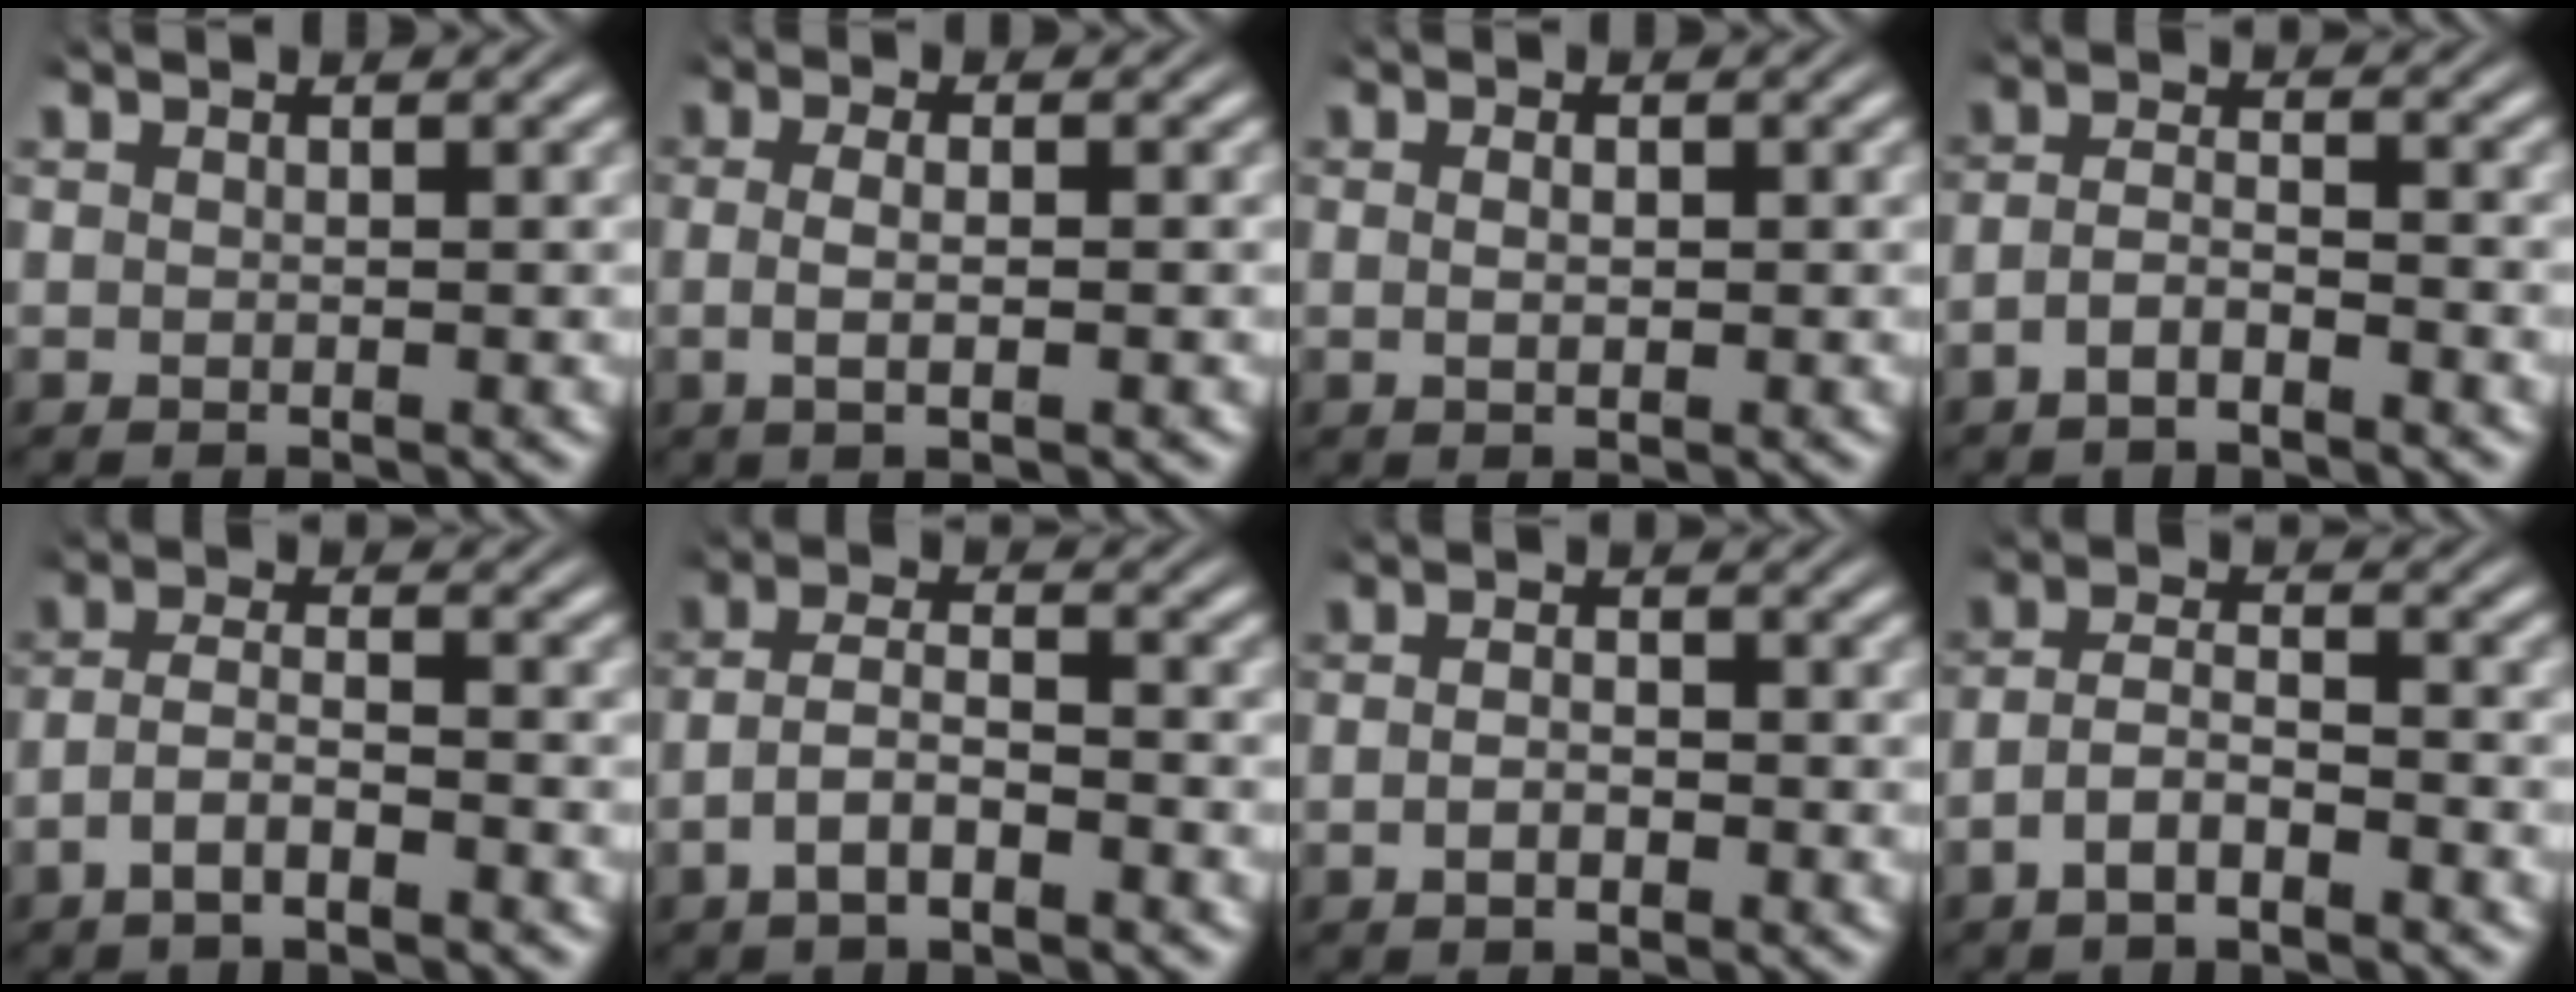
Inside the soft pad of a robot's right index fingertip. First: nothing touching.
{"total": 2.7, "force": [-0.4, 0.5, 2.6], "torque": [-0.053, -0.007, -0.004]}
{"total": 1.0, "force": [0.0, 0.2, 1.0], "torque": [-0.015, -0.005, 0.003]}
{"total": 3.0, "force": [-2.3, 1.3, 1.5], "torque": [-0.031, -0.010, -0.040]}
{"total": 3.5, "force": [-2.2, 1.7, 2.2], "torque": [-0.045, -0.012, -0.040]}
{"total": 3.9, "force": [-1.7, 2.2, 2.7], "torque": [-0.054, -0.011, -0.031]}
{"total": 1.7, "force": [-1.1, 0.6, 1.3], "torque": [-0.021, -0.006, -0.017]}
{"total": 3.8, "force": [-2.1, 2.2, 2.3], "torque": [-0.047, -0.012, -0.039]}